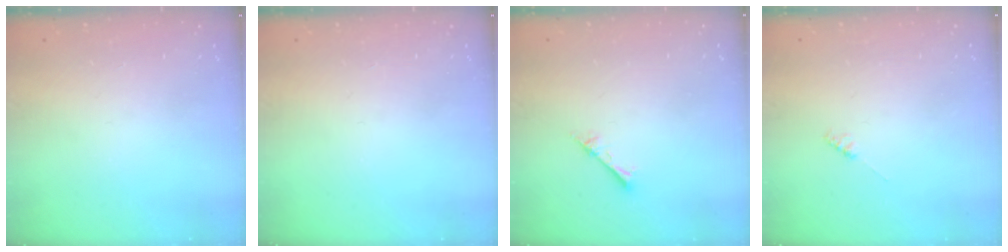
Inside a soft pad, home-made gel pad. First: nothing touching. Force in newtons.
{"total": 0.0}
{"total": 2.7, "press": 2.6, "slide": 0.3}
{"total": 2.3, "press": 2.3, "slide": 0.3}